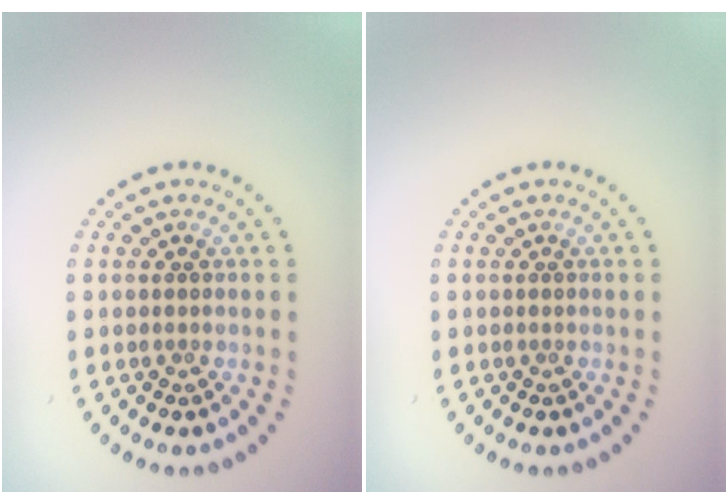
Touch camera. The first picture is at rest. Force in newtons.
{"total": 0.0}